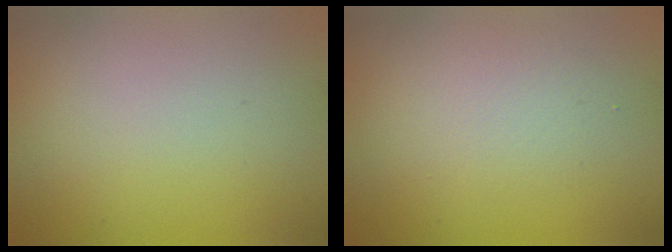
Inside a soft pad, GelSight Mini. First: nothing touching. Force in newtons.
{"total": 2.1, "press": 2.1, "slide": 0.2}